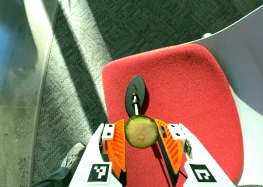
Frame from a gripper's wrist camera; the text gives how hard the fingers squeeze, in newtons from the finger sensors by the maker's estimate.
{"total": 7.5, "left": 7.5, "right": 7.5}